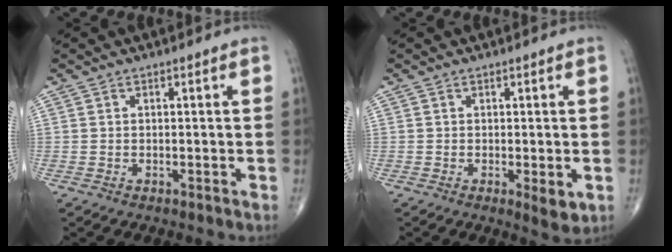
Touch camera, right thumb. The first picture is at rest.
{"total": 3.0, "force": [-0.6, 0.9, 2.8], "torque": [-0.040, -0.010, -0.009]}